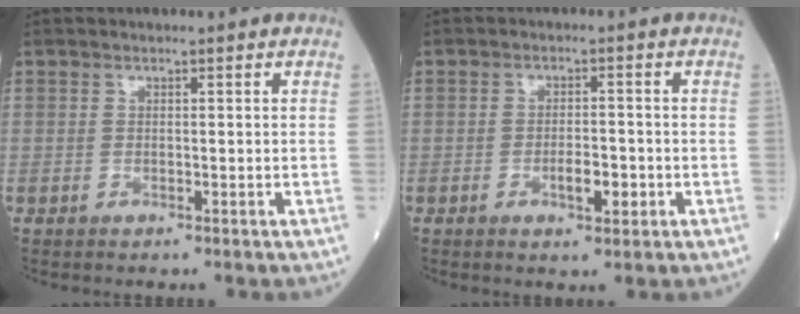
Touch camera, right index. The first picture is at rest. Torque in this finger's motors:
{"motor_torque": [0.07, -0.03, 0.22, 0.06]}